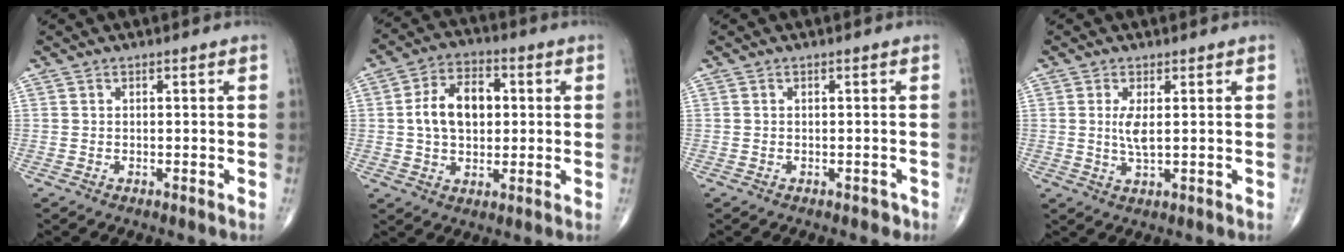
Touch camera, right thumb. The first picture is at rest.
{"total": 11.1, "force": [1.1, 7.2, 8.4], "torque": [-0.128, 0.014, 0.016]}
{"total": 0.9, "force": [-0.5, 0.7, 0.3], "torque": [0.003, 0.008, -0.005]}
{"total": 3.6, "force": [0.6, 1.0, 3.4], "torque": [-0.076, -0.012, 0.016]}